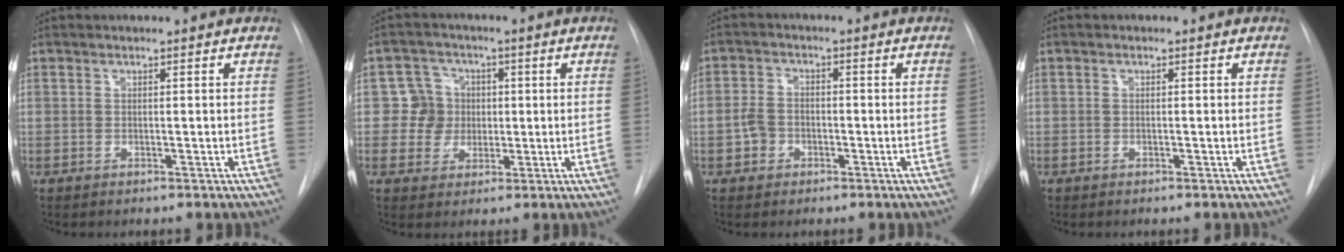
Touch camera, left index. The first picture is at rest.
{"total": 5.7, "force": [0.2, 5.7, 0.7], "torque": [-0.007, 0.021, 0.006]}
{"total": 3.6, "force": [-1.3, 3.0, 1.5], "torque": [-0.034, 0.011, -0.023]}
{"total": 0.0}